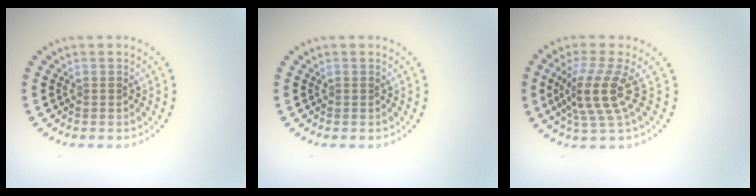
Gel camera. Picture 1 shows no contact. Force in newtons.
{"total": 0.0}
{"total": 4.1, "press": 3.0, "slide": 2.8}